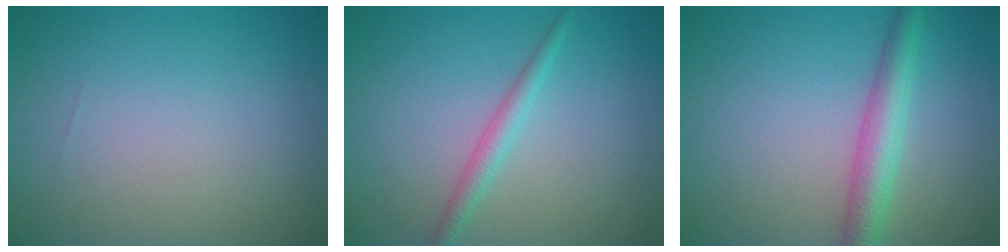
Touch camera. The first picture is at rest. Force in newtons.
{"total": 1.9, "press": 1.9, "slide": 0.1}
{"total": 3.9, "press": 3.9, "slide": 0.0}